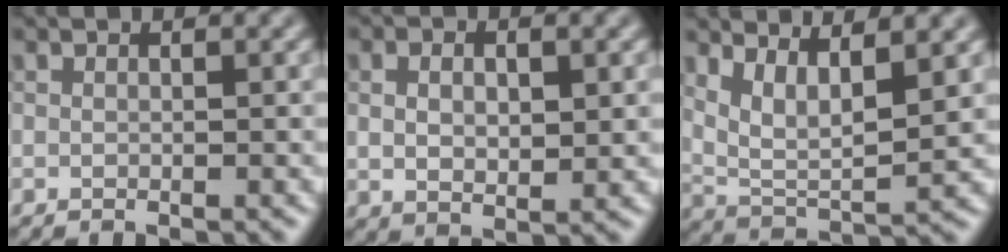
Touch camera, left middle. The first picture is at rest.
{"total": 3.8, "force": [0.6, 2.2, 3.0], "torque": [-0.067, -0.011, 0.010]}
{"total": 5.3, "force": [2.9, 1.8, 4.1], "torque": [-0.088, -0.017, 0.058]}